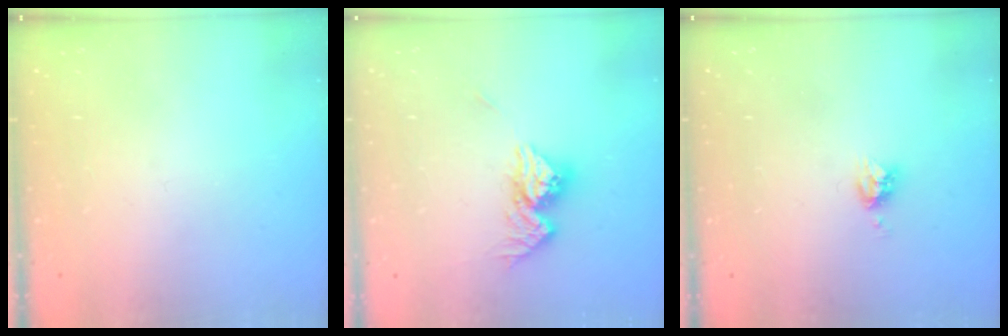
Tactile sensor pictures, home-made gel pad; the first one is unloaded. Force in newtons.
{"total": 10.7, "press": 10.6, "slide": 0.9}
{"total": 4.7, "press": 4.6, "slide": 0.4}